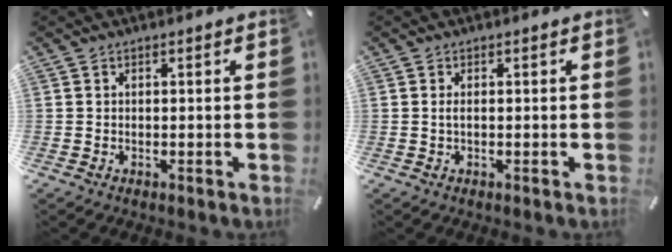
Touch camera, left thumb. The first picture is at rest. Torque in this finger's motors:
{"motor_torque": [0.10, 0.31, 0.01, -0.07, 0.02]}